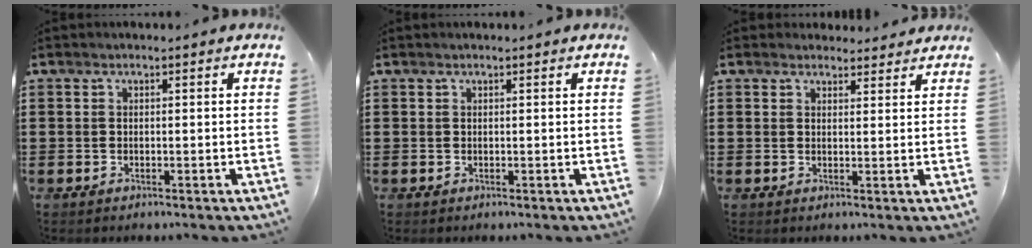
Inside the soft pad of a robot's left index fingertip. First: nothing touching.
{"total": 0.0}
{"total": 2.5, "force": [2.4, 0.7, 0.2], "torque": [-0.001, -0.004, 0.044]}